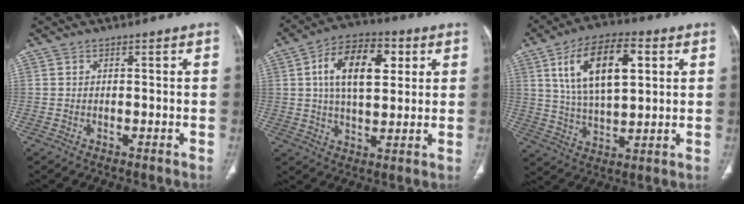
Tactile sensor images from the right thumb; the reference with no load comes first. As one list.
[{"total": 14.9, "force": [4.0, 8.0, 11.9], "torque": [-0.183, 0.005, 0.063]}, {"total": 16.8, "force": [5.5, 8.0, 13.7], "torque": [-0.227, -0.003, 0.100]}]